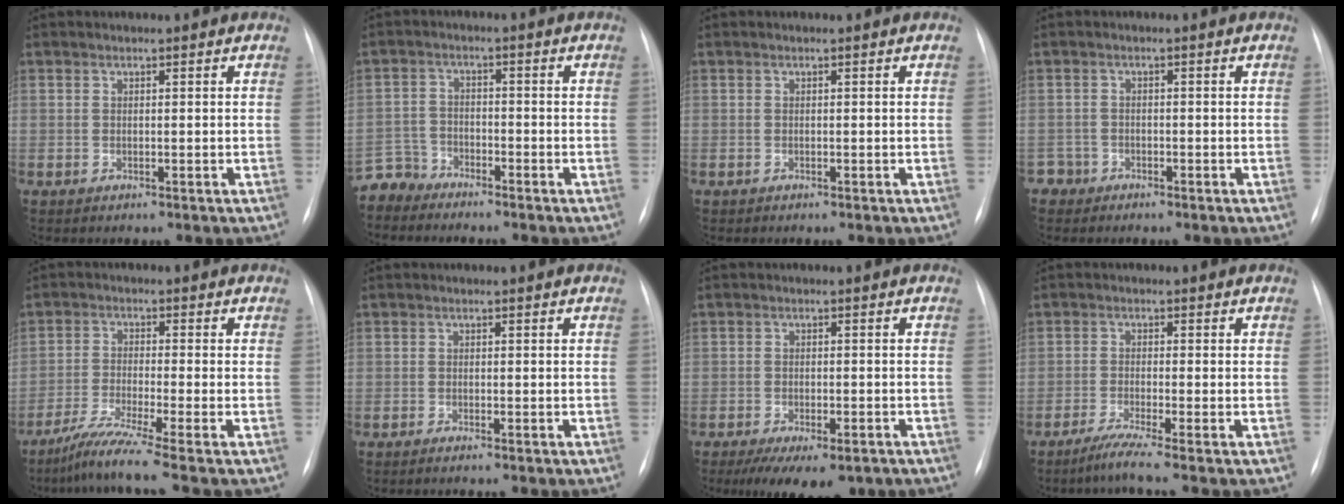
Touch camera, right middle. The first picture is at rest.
{"total": 3.9, "force": [-3.6, 0.9, -1.1], "torque": [0.023, -0.005, -0.071]}
{"total": 0.0}
{"total": 1.8, "force": [-1.2, 1.1, -0.6], "torque": [0.010, 0.006, -0.024]}
{"total": 7.2, "force": [-5.6, -2.1, 4.1], "torque": [-0.075, -0.037, -0.105]}
{"total": 0.7, "force": [-0.5, -0.2, 0.4], "torque": [-0.006, -0.001, -0.008]}
{"total": 9.5, "force": [-6.6, 3.4, 5.9], "torque": [-0.082, -0.012, -0.094]}
{"total": 3.6, "force": [-2.6, -1.2, 2.2], "torque": [-0.051, -0.016, -0.056]}